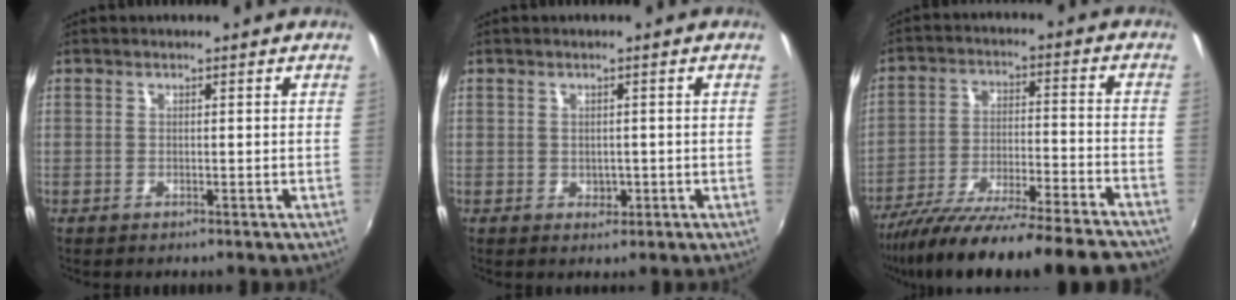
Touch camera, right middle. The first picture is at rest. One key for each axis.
{"total": 1.6, "fx": -0.1, "fy": 1.5, "fz": 0.7, "tx": -0.005, "ty": -0.001, "tz": -0.001}
{"total": 26.0, "fx": -22.7, "fy": 3.0, "fz": 12.4, "tx": -0.208, "ty": -0.060, "tz": -0.334}